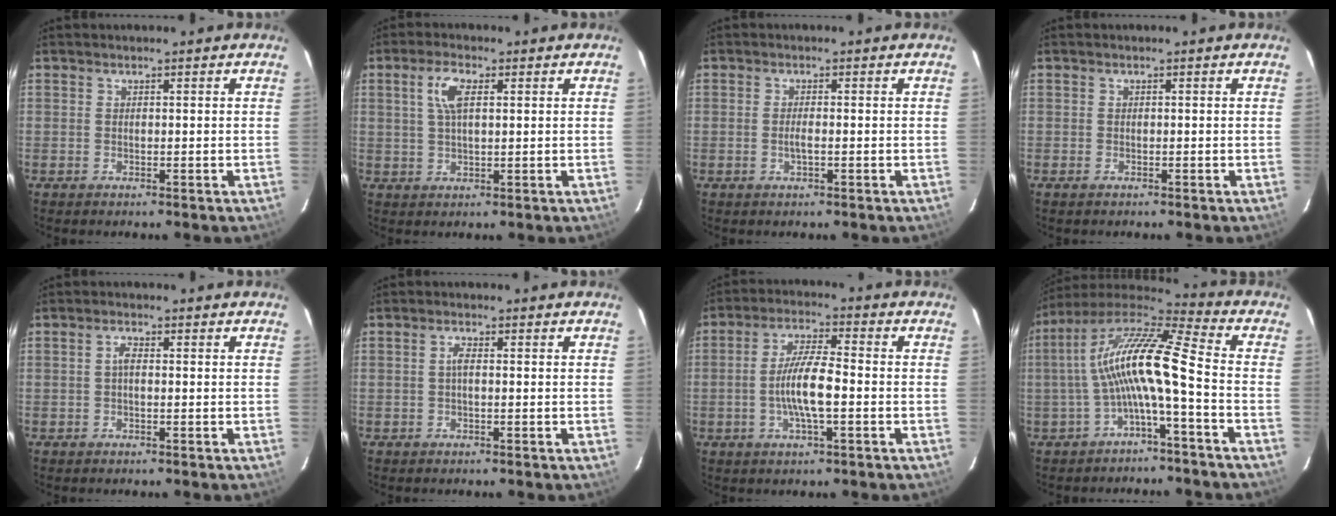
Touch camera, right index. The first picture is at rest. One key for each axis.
{"total": 4.9, "fx": 1.6, "fy": 1.9, "fz": 4.2, "tx": -0.084, "ty": 0.009, "tz": 0.031}
{"total": 1.6, "fx": -0.4, "fy": 0.1, "fz": 1.5, "tx": -0.030, "ty": -0.001, "tz": -0.007}
{"total": 0.7, "fx": -0.5, "fy": 0.3, "fz": 0.3, "tx": -0.006, "ty": -0.003, "tz": -0.011}
{"total": 1.4, "fx": -0.1, "fy": 0.6, "fz": 1.3, "tx": -0.026, "ty": 0.007, "tz": -0.004}
{"total": 1.4, "fx": -0.1, "fy": 0.4, "fz": 1.3, "tx": -0.027, "ty": 0.005, "tz": -0.004}
{"total": 8.1, "fx": -1.7, "fy": 1.4, "fz": 7.8, "tx": -0.151, "ty": 0.003, "tz": -0.032}
{"total": 13.7, "fx": -2.0, "fy": 1.2, "fz": 13.5, "tx": -0.260, "ty": 0.017, "tz": -0.043}